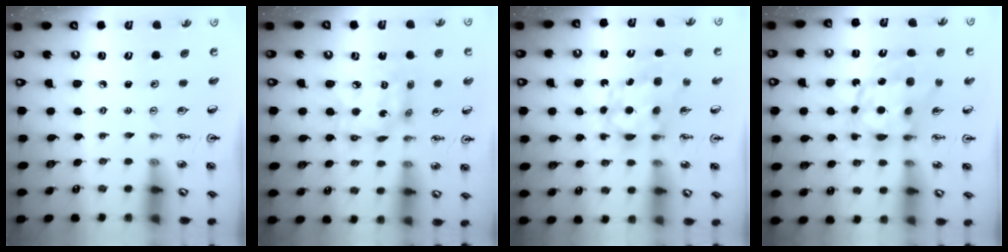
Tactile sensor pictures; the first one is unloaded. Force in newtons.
{"total": 13.3, "press": 13.2, "slide": 1.3}
{"total": 6.7, "press": 6.7, "slide": 0.6}
{"total": 10.1, "press": 10.0, "slide": 1.0}